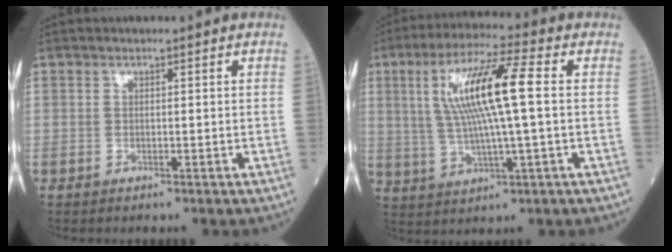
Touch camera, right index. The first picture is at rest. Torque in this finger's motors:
{"motor_torque": [0.83, -0.12, 0.43, 0.21]}